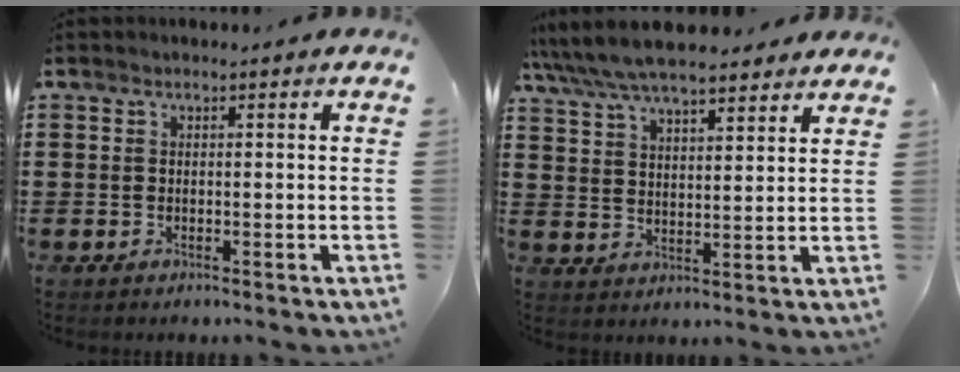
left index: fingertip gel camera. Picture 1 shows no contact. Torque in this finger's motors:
{"motor_torque": [1.44, -0.70, 1.05, 0.21]}